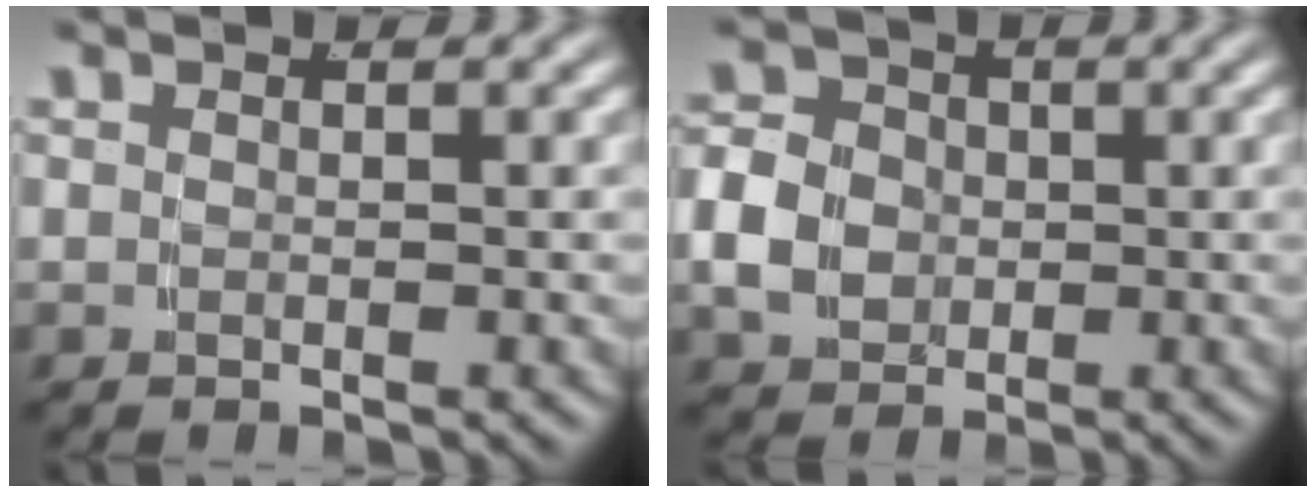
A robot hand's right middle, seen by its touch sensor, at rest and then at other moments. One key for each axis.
{"total": 6.2, "fx": -0.3, "fy": 5.4, "fz": 3.2, "tx": -0.062, "ty": -0.008, "tz": -0.005}